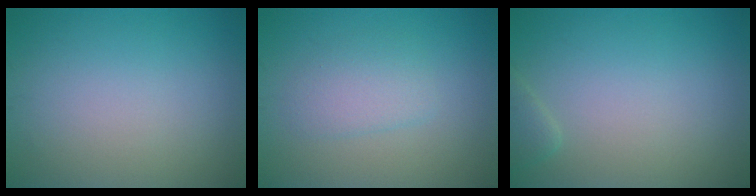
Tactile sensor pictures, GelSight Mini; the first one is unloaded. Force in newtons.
{"total": 2.4, "press": 2.4, "slide": 0.1}
{"total": 1.1, "press": 1.1, "slide": 0.1}